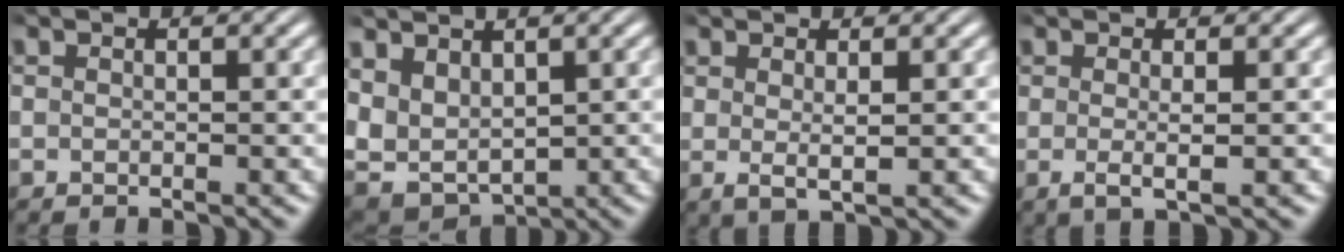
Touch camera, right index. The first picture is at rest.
{"total": 7.8, "force": [0.2, 6.5, 4.2], "torque": [-0.125, -0.034, 0.014]}
{"total": 1.6, "force": [0.6, 0.0, 1.5], "torque": [-0.028, -0.009, 0.020]}
{"total": 1.7, "force": [0.0, 0.1, 1.7], "torque": [-0.038, -0.008, 0.004]}